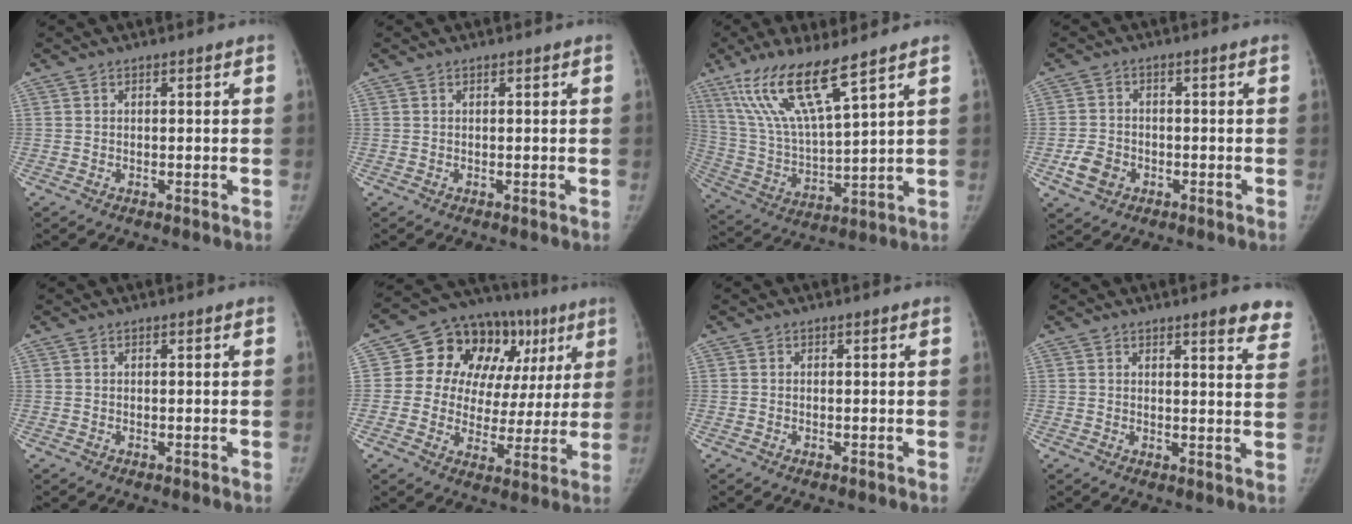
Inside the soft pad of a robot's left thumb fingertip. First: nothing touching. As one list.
[{"total": 0.0}, {"total": 15.7, "force": [10.0, 2.5, 11.9], "torque": [-0.240, -0.049, 0.207]}, {"total": 4.8, "force": [-1.8, 3.9, 2.2], "torque": [-0.035, 0.008, -0.031]}, {"total": 0.0}, {"total": 20.6, "force": [6.7, 14.8, 12.6], "torque": [-0.115, 0.028, 0.099]}, {"total": 0.0}, {"total": 8.2, "force": [6.5, 1.9, 4.7], "torque": [-0.026, -0.032, 0.061]}]